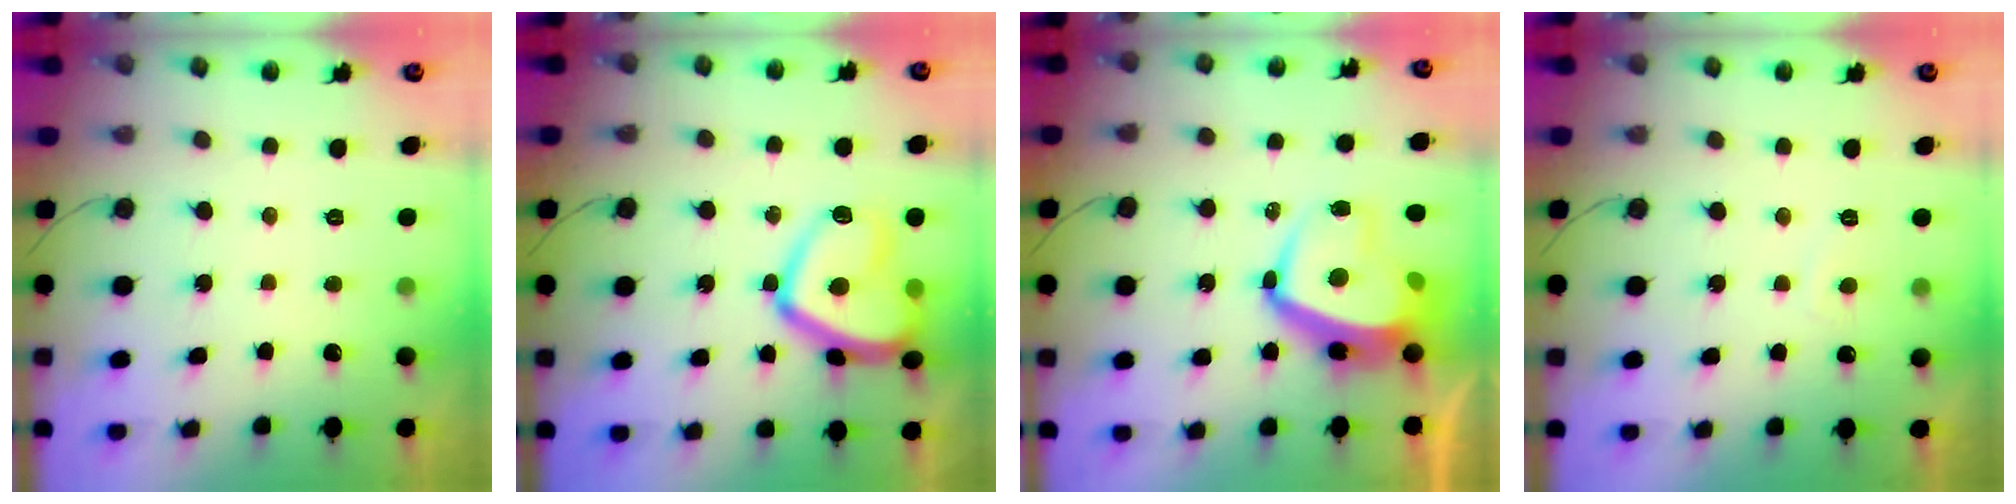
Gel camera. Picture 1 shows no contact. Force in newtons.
{"total": 15.6, "press": 15.5, "slide": 1.1}
{"total": 12.5, "press": 12.4, "slide": 1.6}
{"total": 0.6, "press": 0.3, "slide": 0.5}